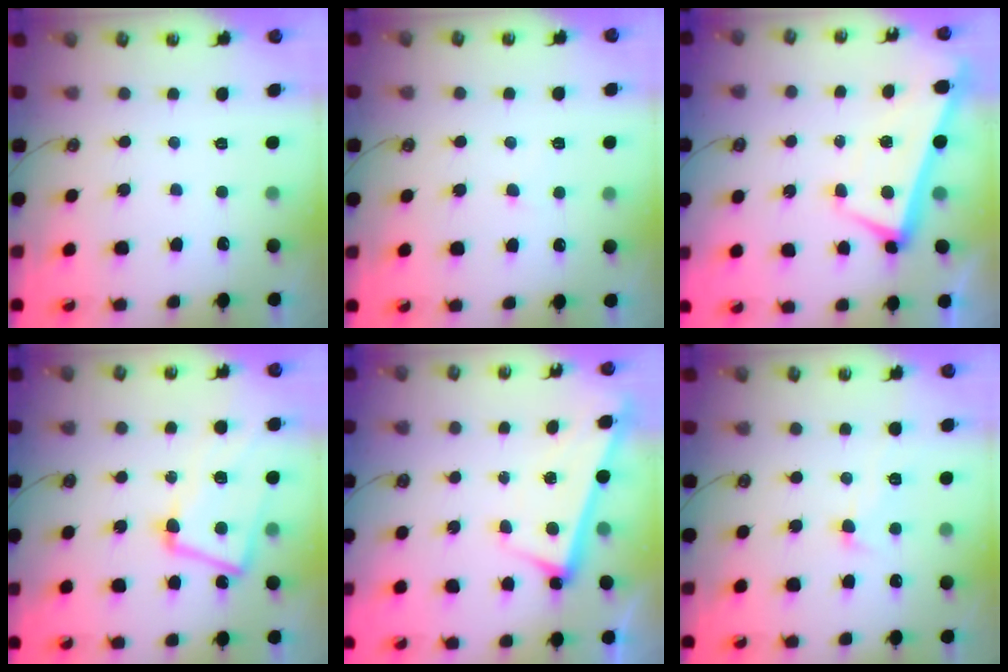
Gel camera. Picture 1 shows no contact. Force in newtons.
{"total": 5.9, "press": 5.9, "slide": 0.4}
{"total": 2.4, "press": 2.3, "slide": 0.7}
{"total": 6.8, "press": 6.5, "slide": 1.9}
{"total": 2.5, "press": 2.4, "slide": 0.9}
{"total": 3.5, "press": 3.4, "slide": 0.9}